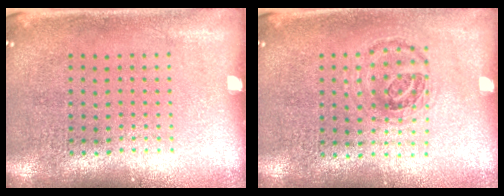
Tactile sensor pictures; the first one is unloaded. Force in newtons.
{"total": 1.0, "press": 1.0, "slide": 0.3}